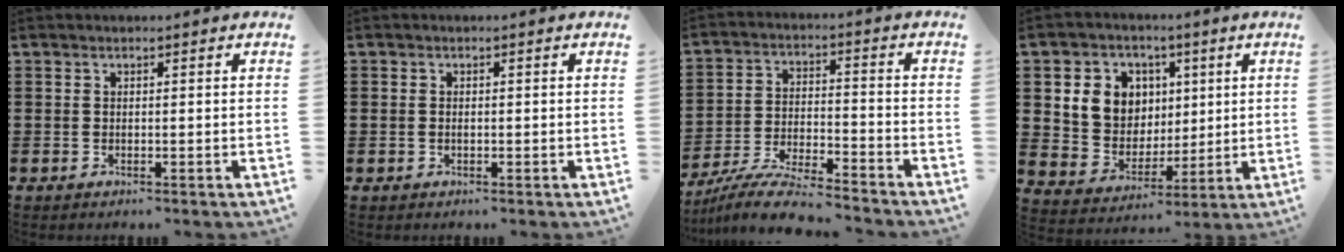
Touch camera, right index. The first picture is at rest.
{"total": 0.8, "force": [-0.1, 0.5, 0.6], "torque": [-0.014, 0.003, -0.003]}
{"total": 7.9, "force": [-7.5, 0.2, 2.6], "torque": [-0.057, 0.006, -0.147]}
{"total": 8.2, "force": [2.7, 7.5, 1.8], "torque": [-0.061, 0.001, 0.050]}